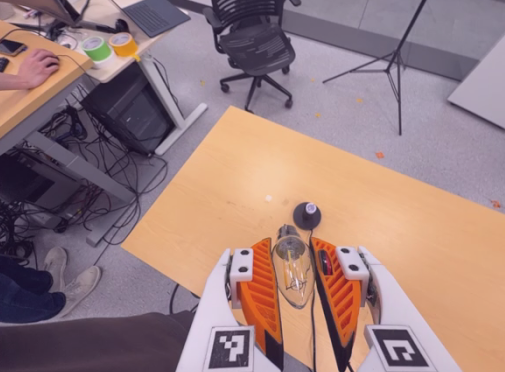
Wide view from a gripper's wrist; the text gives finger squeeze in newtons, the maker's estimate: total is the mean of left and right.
{"total": 9.6, "left": 9.1, "right": 10.1}